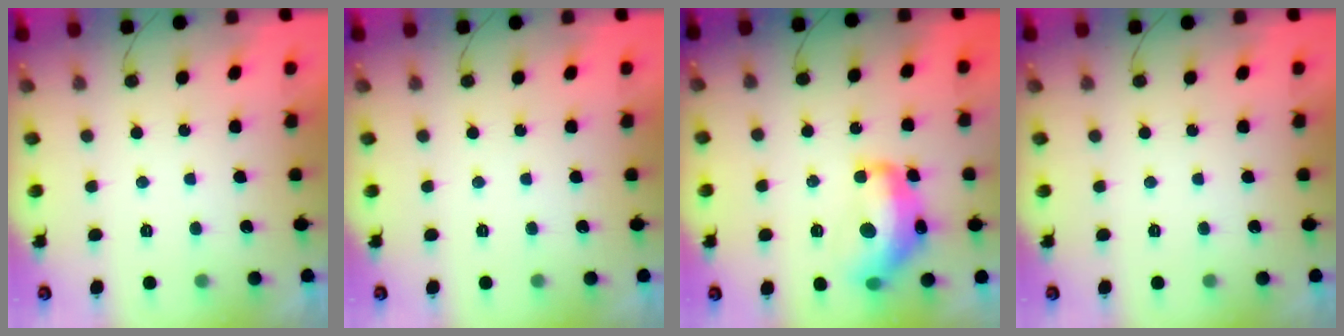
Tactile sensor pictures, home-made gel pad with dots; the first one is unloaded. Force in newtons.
{"total": 0.0}
{"total": 15.7, "press": 15.6, "slide": 0.8}
{"total": 0.0}